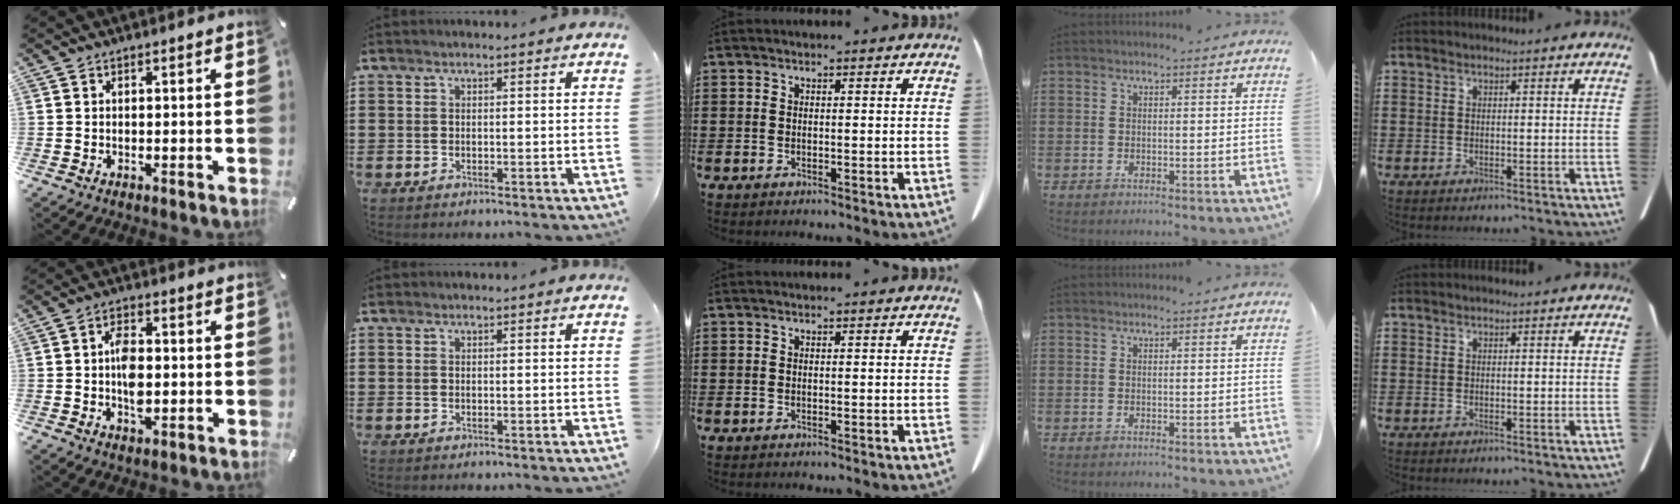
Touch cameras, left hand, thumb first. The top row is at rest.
{"thumb": {"total": 6.6, "force": [-0.3, 3.9, 5.3], "torque": [-0.102, 0.003, -0.008]}}